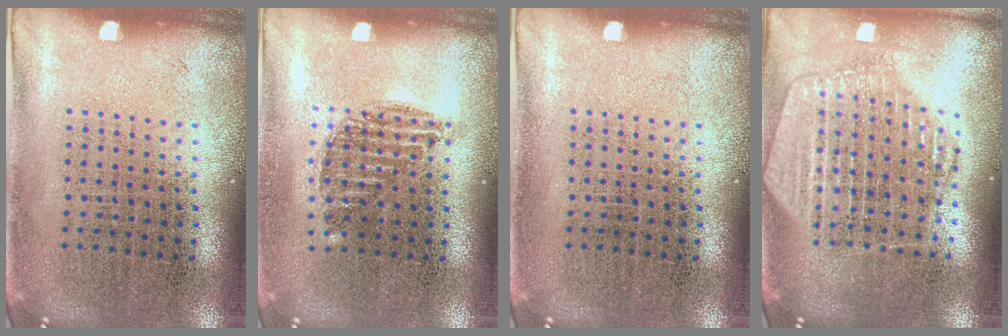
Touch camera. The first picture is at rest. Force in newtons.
{"total": 0.9, "press": 0.8, "slide": 0.4}
{"total": 0.0}
{"total": 2.1, "press": 1.9, "slide": 0.9}